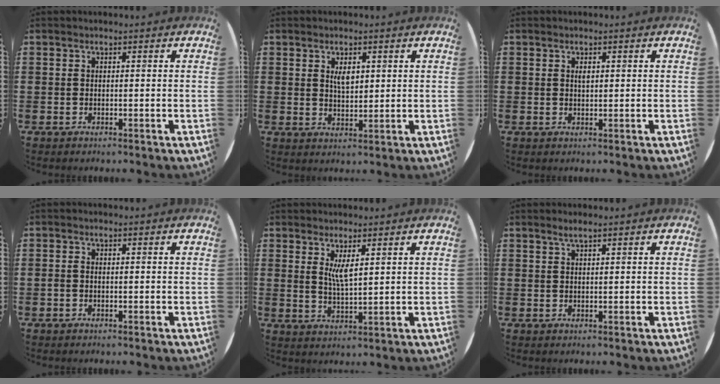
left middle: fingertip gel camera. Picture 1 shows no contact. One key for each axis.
{"total": 2.5, "fx": 1.2, "fy": 1.2, "fz": 1.8, "tx": -0.022, "ty": -0.001, "tz": 0.018}
{"total": 0.8, "fx": 0.4, "fy": 0.3, "fz": 0.7, "tx": -0.015, "ty": 0.002, "tz": 0.007}
{"total": 0.5, "fx": -0.2, "fy": 0.2, "fz": 0.4, "tx": -0.011, "ty": 0.000, "tz": -0.004}
{"total": 3.2, "fx": 1.8, "fy": 0.5, "fz": 2.6, "tx": -0.047, "ty": -0.002, "tz": 0.030}
{"total": 1.3, "fx": 1.0, "fy": 0.0, "fz": 0.8, "tx": -0.015, "ty": 0.002, "tz": 0.018}